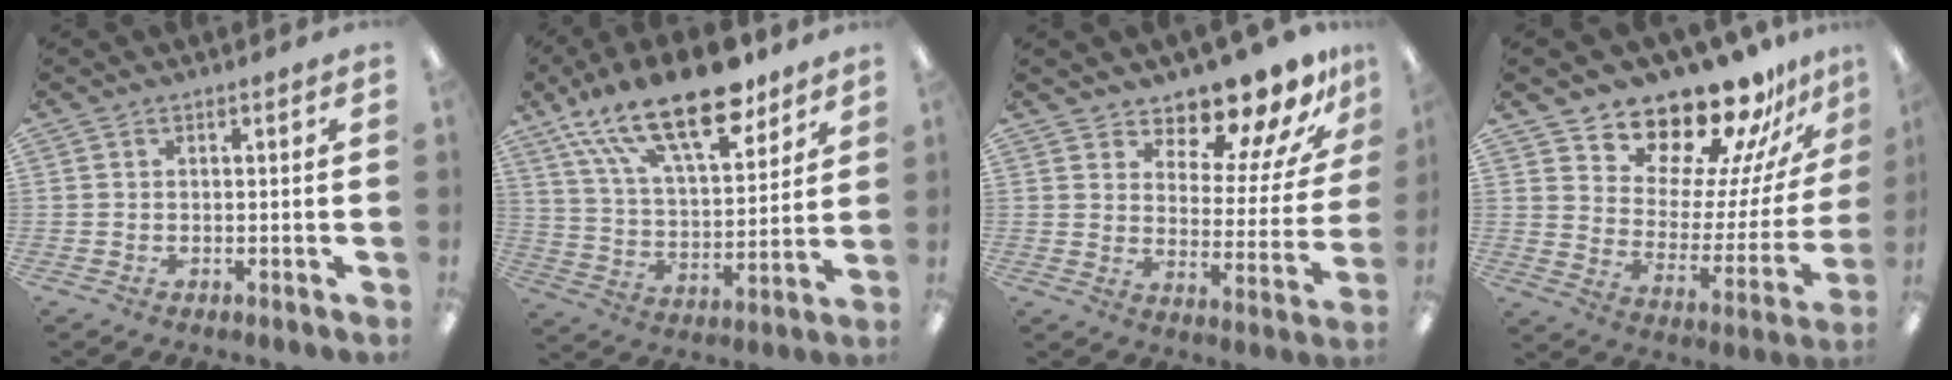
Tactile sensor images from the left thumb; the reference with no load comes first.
{"total": 22.5, "force": [15.0, 8.9, 14.2], "torque": [-0.243, -0.076, 0.259]}
{"total": 12.8, "force": [11.9, 3.2, 3.8], "torque": [-0.064, -0.103, 0.207]}
{"total": 18.0, "force": [16.8, 5.0, 4.3], "torque": [-0.074, -0.156, 0.286]}